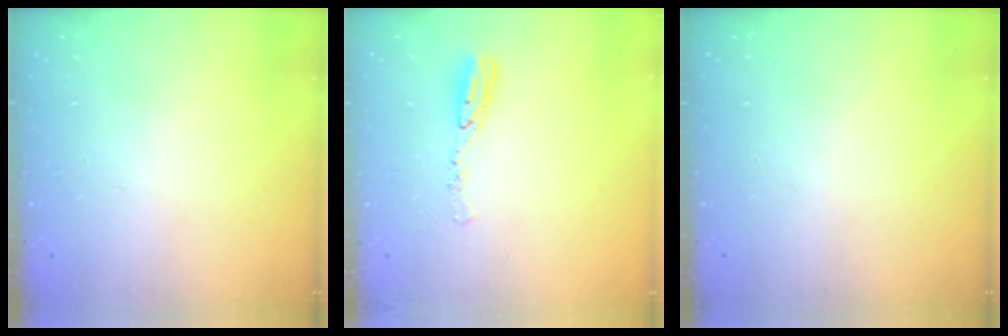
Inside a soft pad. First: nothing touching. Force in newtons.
{"total": 8.1, "press": 8.1, "slide": 0.6}
{"total": 1.0, "press": 0.0, "slide": 1.0}